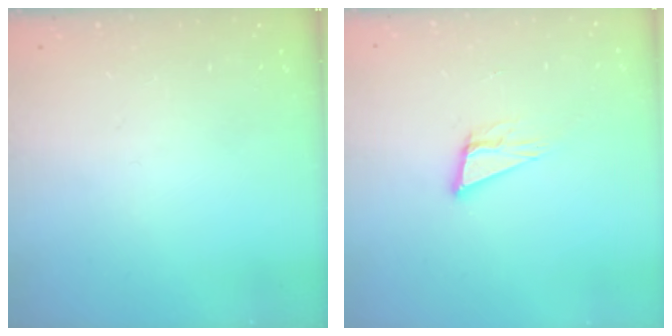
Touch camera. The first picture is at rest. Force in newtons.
{"total": 10.3, "press": 9.7, "slide": 3.3}